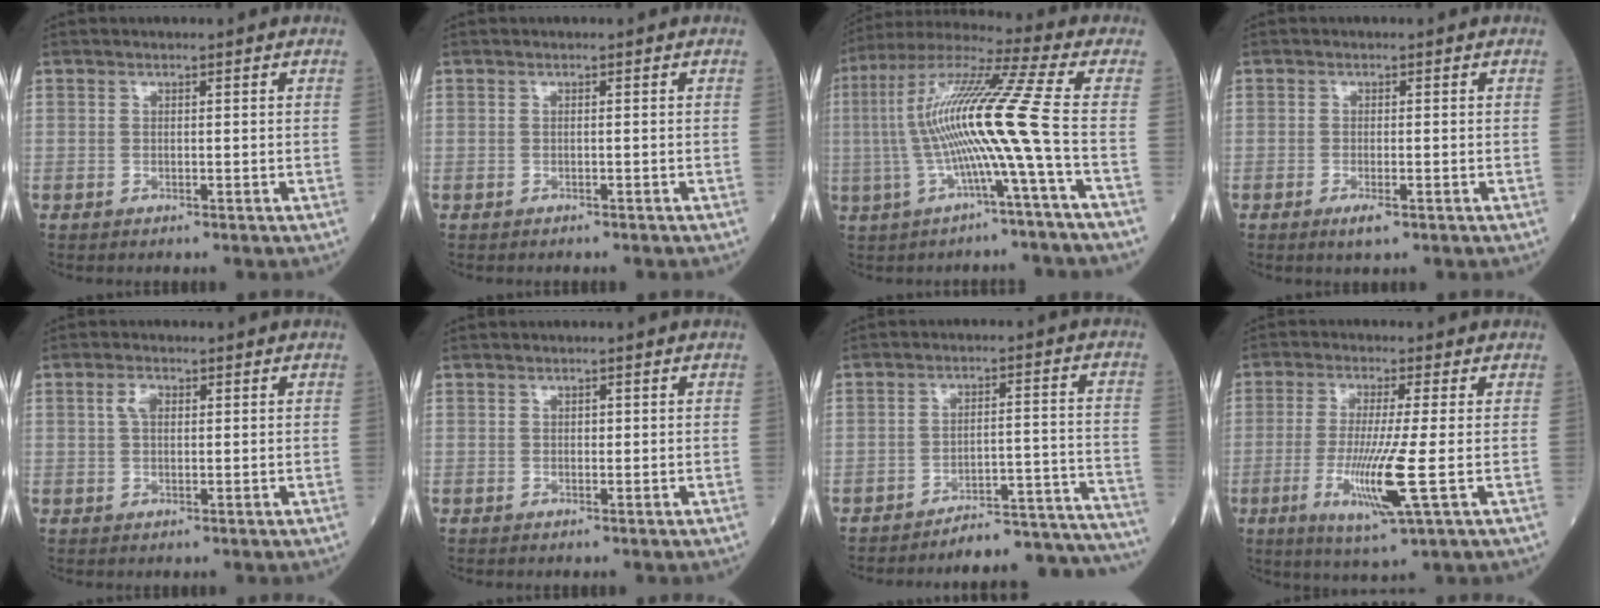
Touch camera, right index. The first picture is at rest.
{"total": 0.7, "force": [-0.6, 0.1, 0.3], "torque": [-0.011, -0.002, -0.008]}
{"total": 14.6, "force": [-1.8, -2.1, 14.3], "torque": [-0.283, 0.019, -0.042]}
{"total": 2.1, "force": [-1.1, 0.3, 1.8], "torque": [-0.032, -0.005, -0.018]}
{"total": 2.4, "force": [0.8, 1.2, 1.9], "torque": [-0.041, 0.008, 0.015]}
{"total": 0.5, "force": [0.1, 0.4, 0.3], "torque": [-0.006, 0.000, 0.002]}
{"total": 16.4, "force": [-16.3, 0.8, 2.1], "torque": [0.013, 0.042, -0.205]}
{"total": 9.7, "force": [-2.2, -0.6, 9.4], "torque": [-0.192, -0.028, -0.043]}